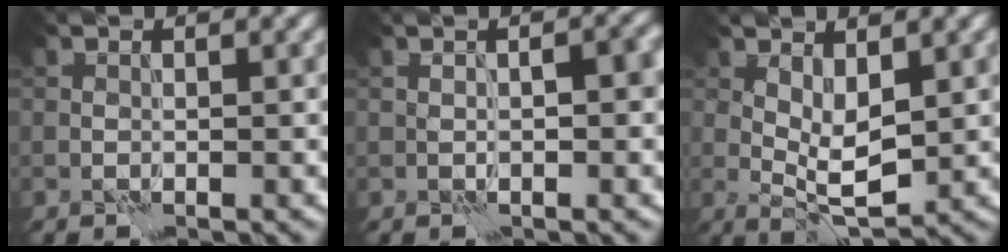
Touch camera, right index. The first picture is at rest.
{"total": 3.1, "force": [0.3, 1.4, 2.8], "torque": [-0.026, 0.004, 0.002]}
{"total": 4.0, "force": [0.8, 1.6, 3.6], "torque": [-0.069, -0.006, 0.017]}